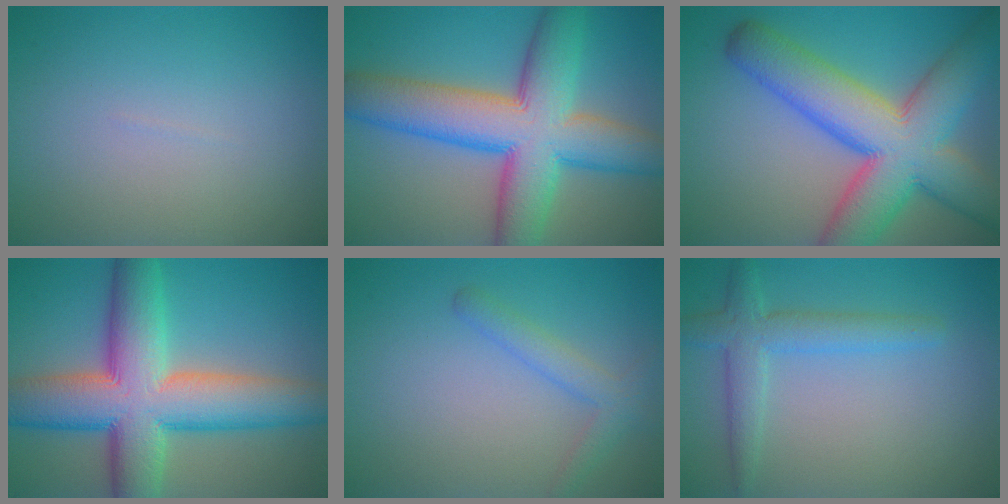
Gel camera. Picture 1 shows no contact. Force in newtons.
{"total": 11.9, "press": 11.9, "slide": 0.6}
{"total": 12.2, "press": 12.2, "slide": 0.5}
{"total": 12.7, "press": 12.7, "slide": 0.4}
{"total": 2.3, "press": 2.3, "slide": 0.1}
{"total": 3.5, "press": 3.5, "slide": 0.2}